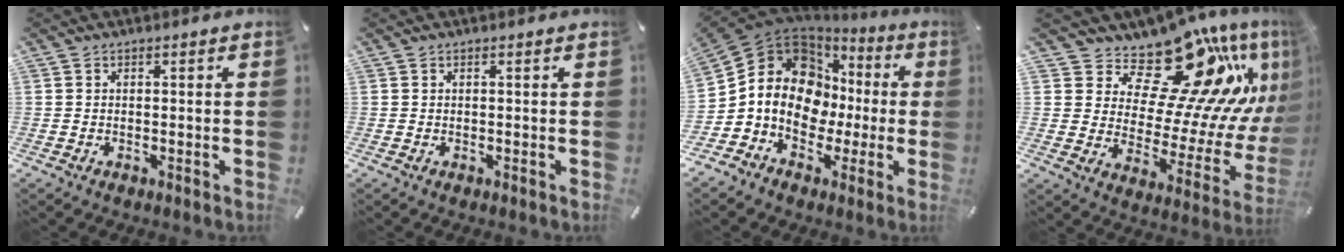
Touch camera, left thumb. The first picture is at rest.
{"total": 0.0}
{"total": 14.2, "force": [0.3, 12.6, 6.5], "torque": [-0.140, -0.019, 0.007]}
{"total": 22.4, "force": [14.9, 9.9, 13.5], "torque": [-0.204, -0.133, 0.252]}